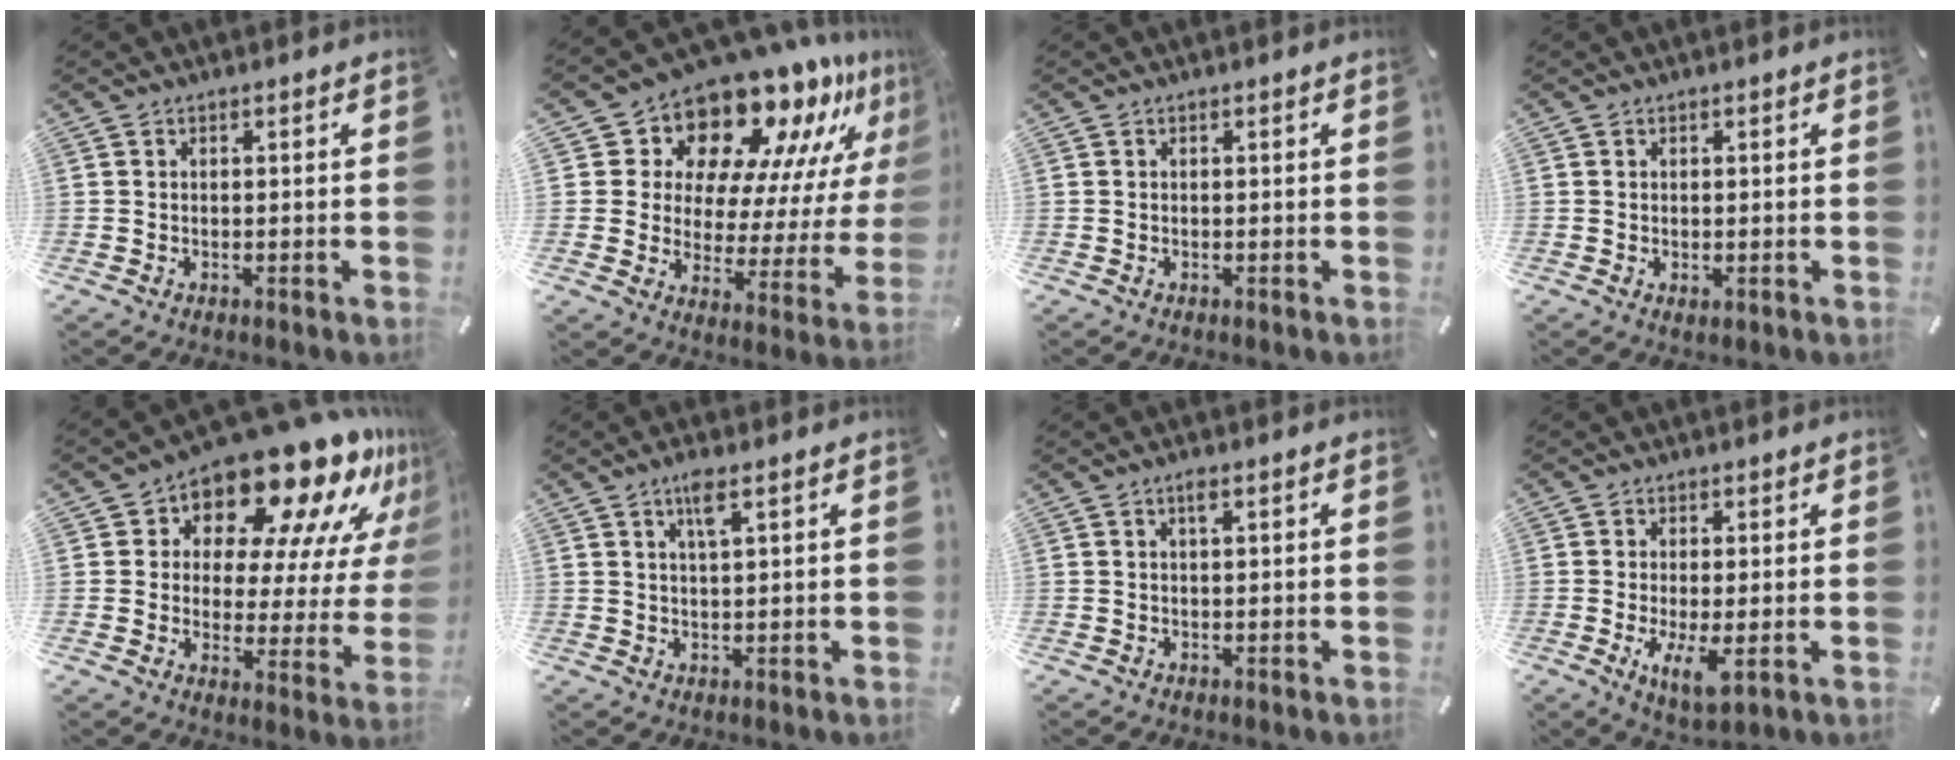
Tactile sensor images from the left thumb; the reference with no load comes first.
{"total": 16.1, "force": [14.1, 6.6, 4.1], "torque": [-0.065, -0.141, 0.235]}
{"total": 0.0}
{"total": 0.6, "force": [0.2, 0.4, 0.3], "torque": [-0.005, 0.002, 0.004]}
{"total": 18.6, "force": [14.3, 7.7, 9.1], "torque": [-0.131, -0.125, 0.238]}
{"total": 4.2, "force": [2.5, 0.5, 3.3], "torque": [-0.073, 0.003, 0.041]}
{"total": 1.6, "force": [0.7, 0.4, 1.4], "torque": [-0.028, 0.003, 0.011]}
{"total": 6.6, "force": [-0.8, 2.3, 6.1], "torque": [-0.127, -0.023, -0.013]}